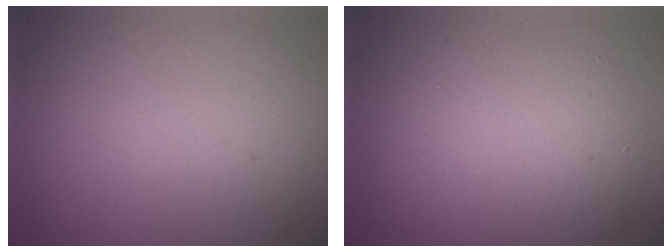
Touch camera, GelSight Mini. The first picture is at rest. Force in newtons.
{"total": 5.3, "press": 5.3, "slide": 0.6}